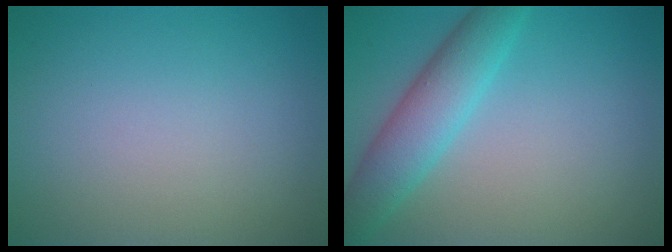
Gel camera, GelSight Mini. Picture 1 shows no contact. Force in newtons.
{"total": 4.8, "press": 4.8, "slide": 0.2}